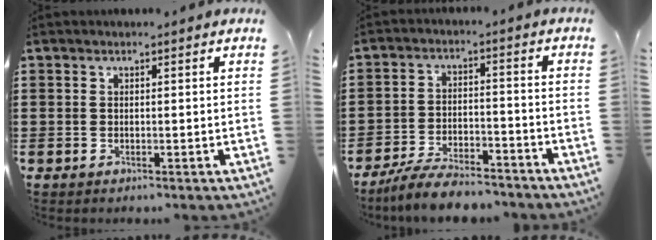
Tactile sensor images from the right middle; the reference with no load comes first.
{"total": 6.4, "force": [-6.0, 0.9, 2.2], "torque": [-0.045, 0.004, -0.115]}